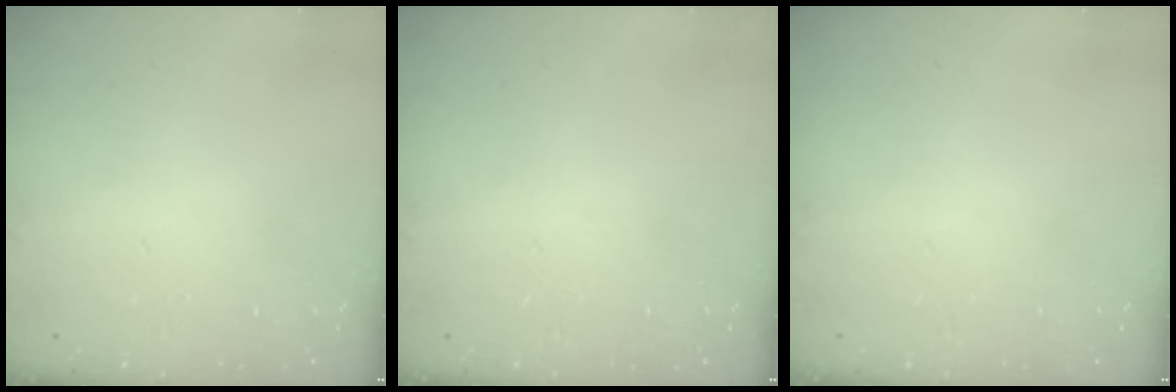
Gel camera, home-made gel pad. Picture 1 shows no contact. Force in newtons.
{"total": 0.0}
{"total": 0.0}